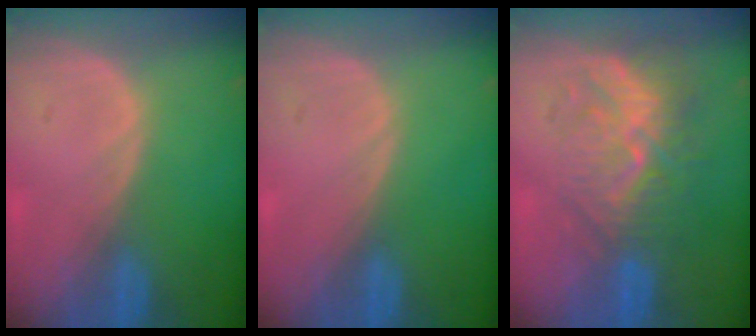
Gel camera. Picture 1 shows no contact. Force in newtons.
{"total": 0.0}
{"total": 10.1, "press": 8.7, "slide": 5.1}